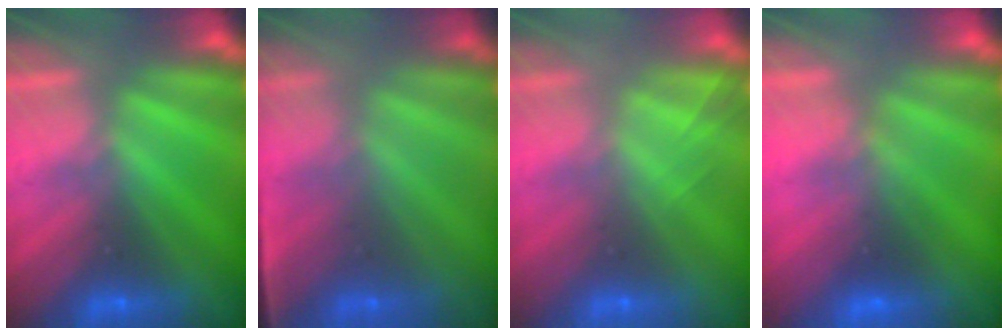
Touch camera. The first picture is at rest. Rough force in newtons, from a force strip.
{"total": 1.1}
{"total": 2.1}
{"total": 2.7}